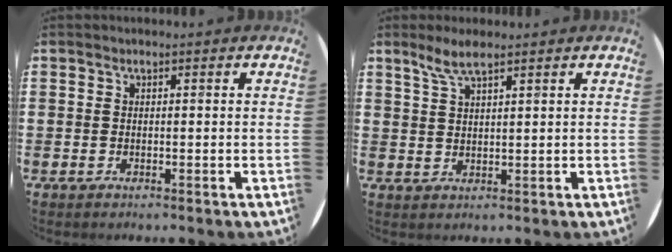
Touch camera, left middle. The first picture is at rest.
{"total": 3.7, "force": [2.8, 0.6, 2.4], "torque": [-0.053, 0.005, 0.050]}